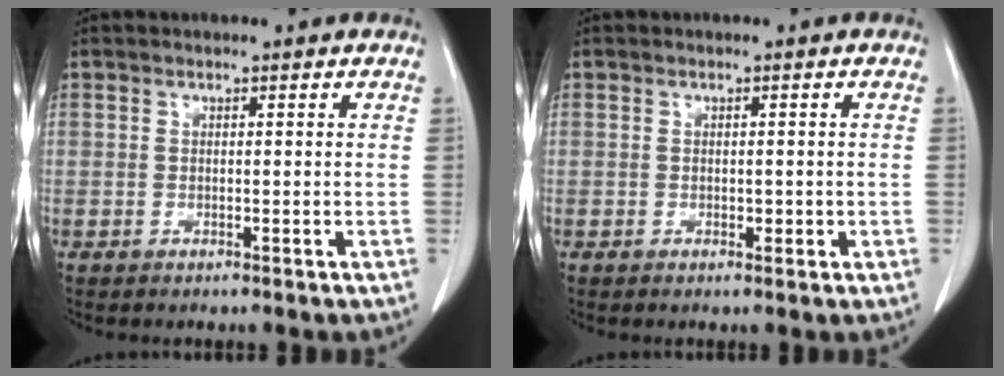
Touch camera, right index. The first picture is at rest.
{"total": 1.2, "force": [-0.2, 0.9, 0.8], "torque": [-0.011, 0.002, 0.000]}